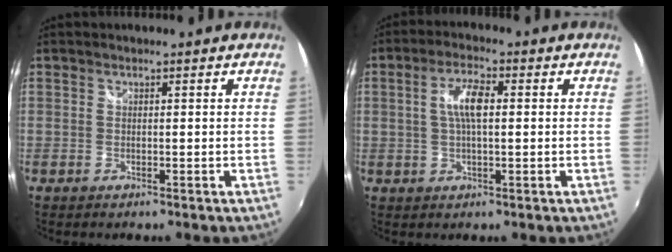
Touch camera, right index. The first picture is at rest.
{"total": 5.7, "force": [0.6, 1.8, 5.4], "torque": [-0.103, 0.009, 0.012]}